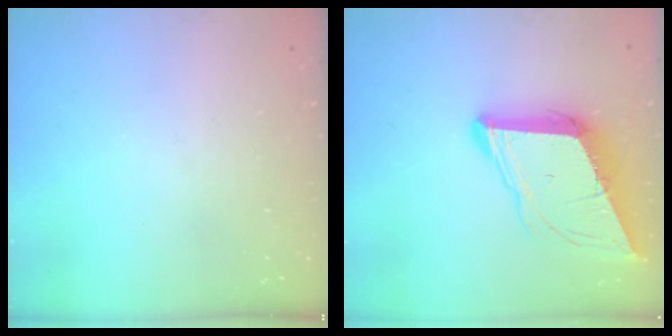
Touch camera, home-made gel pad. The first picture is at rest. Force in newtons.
{"total": 11.1, "press": 10.6, "slide": 3.3}